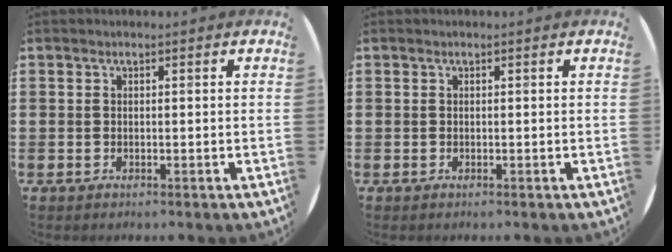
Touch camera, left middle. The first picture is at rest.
{"total": 0.0}